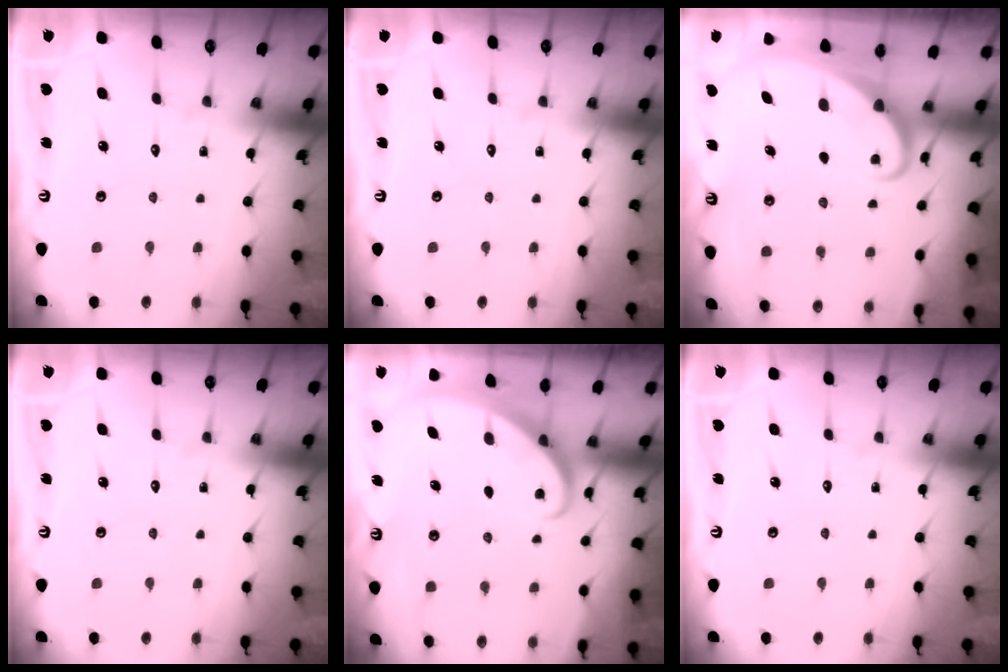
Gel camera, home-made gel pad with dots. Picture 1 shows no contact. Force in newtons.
{"total": 0.0}
{"total": 2.6, "press": 2.6, "slide": 0.2}
{"total": 0.0}
{"total": 3.0, "press": 3.0, "slide": 0.2}
{"total": 0.0}